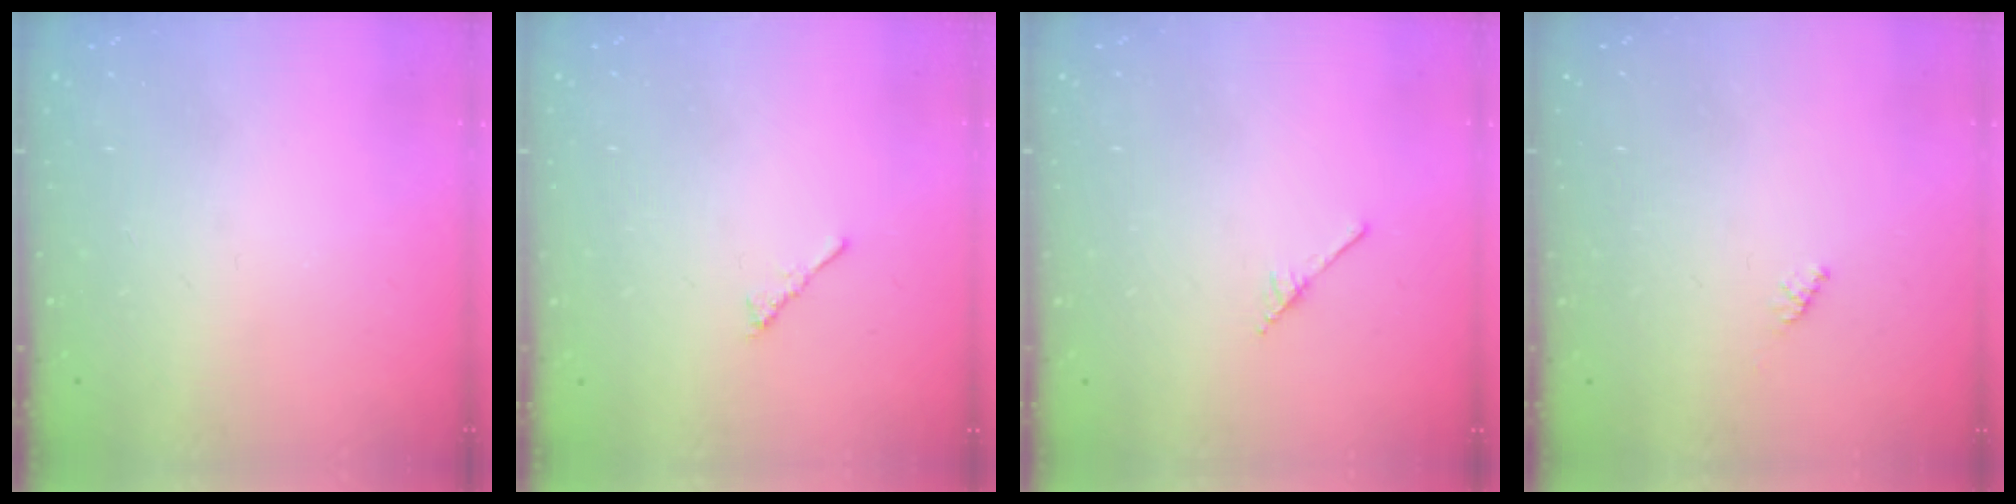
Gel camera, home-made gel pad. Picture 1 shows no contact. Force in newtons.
{"total": 2.3, "press": 2.2, "slide": 0.6}
{"total": 2.5, "press": 2.4, "slide": 0.3}
{"total": 1.6, "press": 1.5, "slide": 0.4}